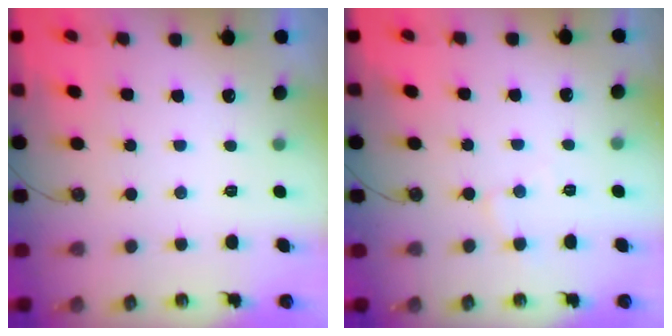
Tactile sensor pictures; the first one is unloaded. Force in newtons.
{"total": 4.6, "press": 4.5, "slide": 0.6}